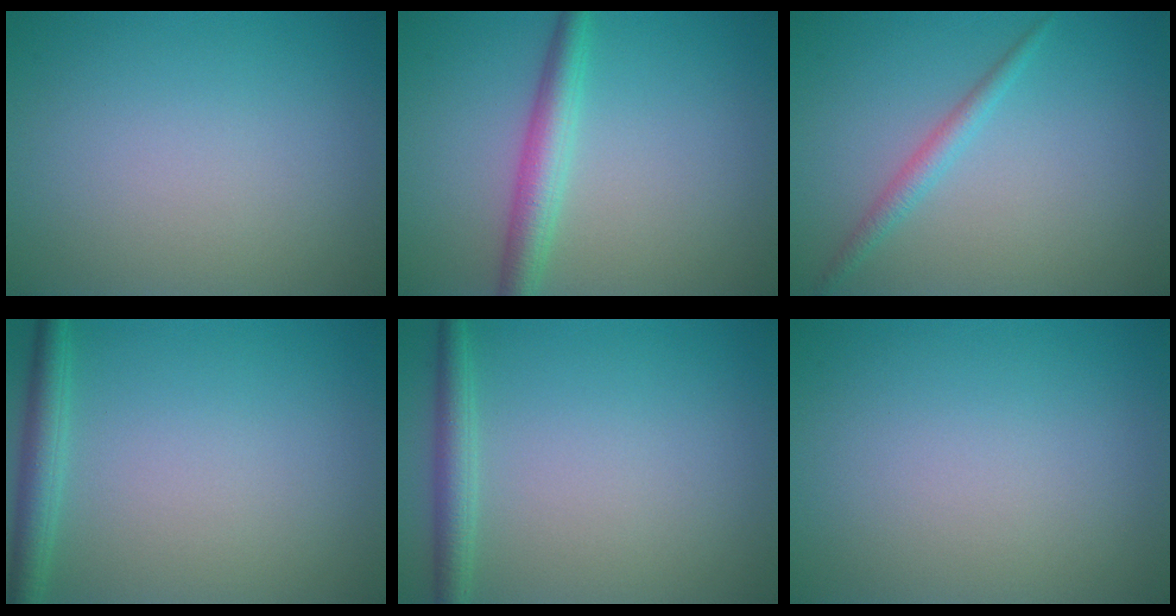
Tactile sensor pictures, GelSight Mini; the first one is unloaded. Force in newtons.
{"total": 3.4, "press": 3.4, "slide": 0.0}
{"total": 1.6, "press": 1.6, "slide": 0.1}
{"total": 2.5, "press": 2.5, "slide": 0.1}
{"total": 2.3, "press": 2.3, "slide": 0.1}
{"total": 0.0}